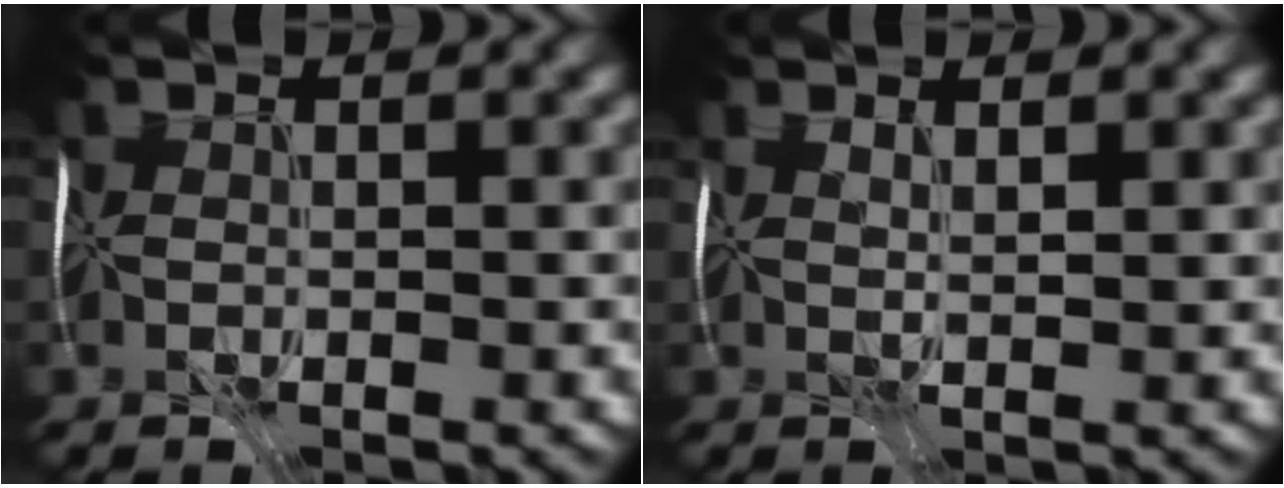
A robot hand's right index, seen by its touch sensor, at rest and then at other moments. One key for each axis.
{"total": 1.5, "fx": 1.2, "fy": -0.6, "fz": 0.7, "tx": -0.014, "ty": 0.003, "tz": 0.027}